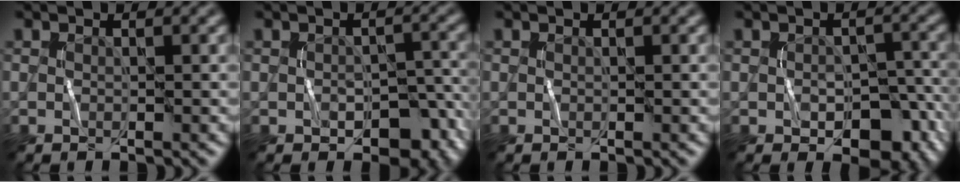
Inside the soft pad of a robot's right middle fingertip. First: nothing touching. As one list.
[{"total": 5.7, "force": [-2.7, 3.6, 3.4], "torque": [-0.038, -0.003, -0.031]}, {"total": 0.0}, {"total": 5.9, "force": [-2.4, 3.7, 3.8], "torque": [-0.046, -0.007, -0.028]}]